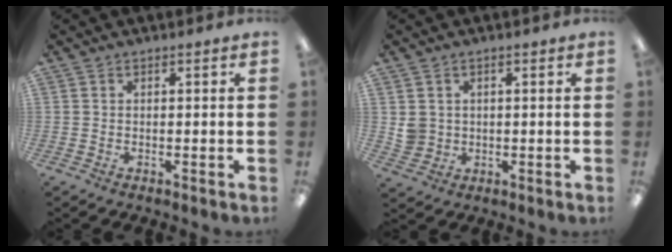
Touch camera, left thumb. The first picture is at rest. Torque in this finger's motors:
{"motor_torque": [-0.03, 0.05, 0.18, -0.19, 0.00]}